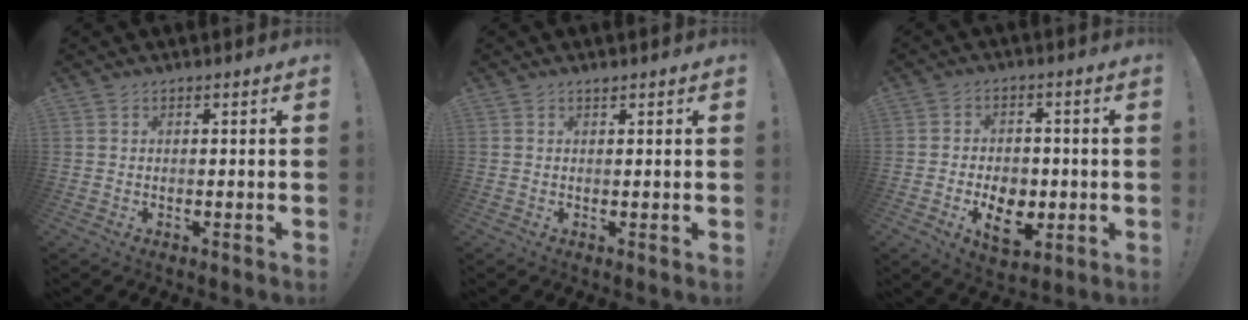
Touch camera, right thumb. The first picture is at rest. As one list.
[{"total": 0.9, "force": [0.8, 0.0, 0.5], "torque": [-0.010, 0.000, 0.015]}, {"total": 10.1, "force": [-3.5, 7.0, 6.4], "torque": [-0.090, 0.016, -0.058]}]